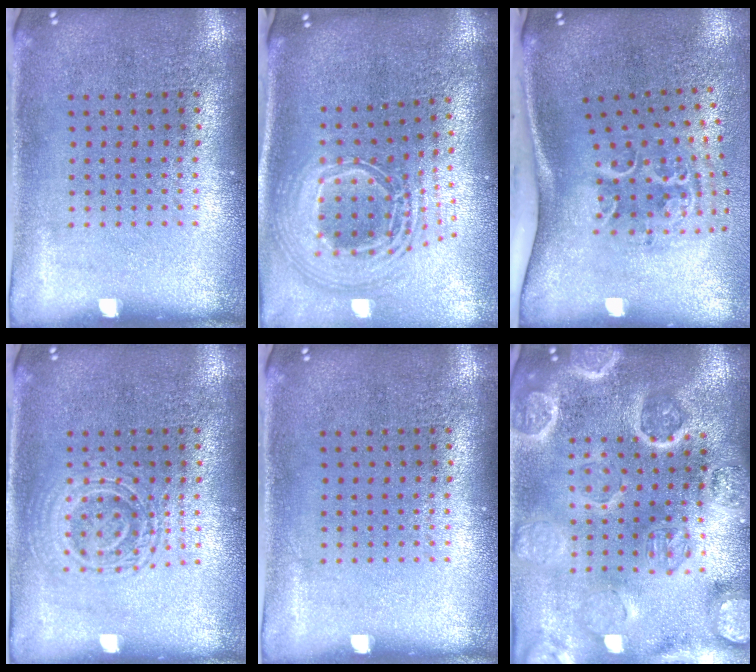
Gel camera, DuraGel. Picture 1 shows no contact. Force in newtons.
{"total": 2.7, "press": 1.8, "slide": 2.0}
{"total": 2.3, "press": 1.4, "slide": 1.9}
{"total": 2.7, "press": 2.6, "slide": 0.6}
{"total": 0.0}
{"total": 4.4, "press": 3.9, "slide": 1.9}